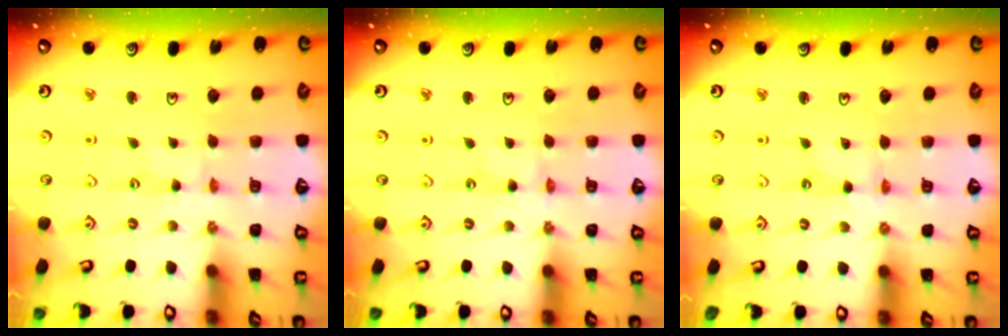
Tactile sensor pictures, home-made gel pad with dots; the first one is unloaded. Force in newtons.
{"total": 0.0}
{"total": 1.4, "press": 1.4, "slide": 0.2}